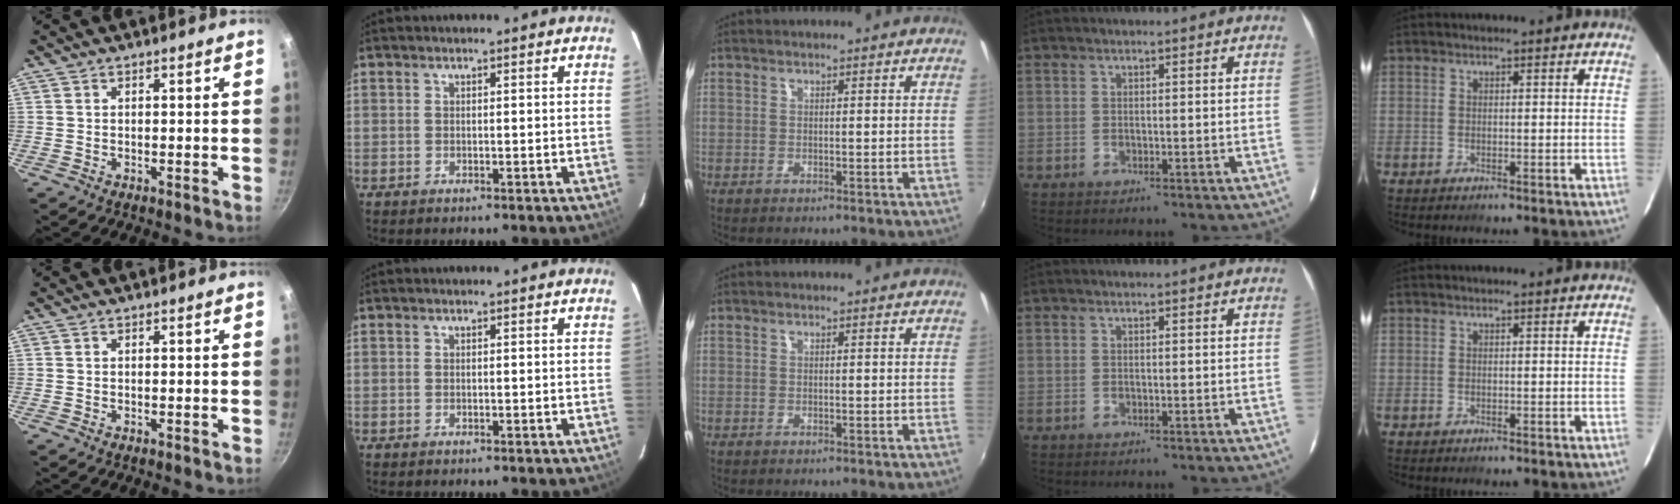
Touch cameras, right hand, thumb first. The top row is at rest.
{}